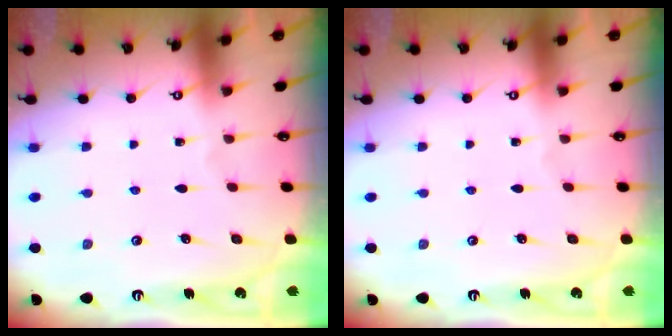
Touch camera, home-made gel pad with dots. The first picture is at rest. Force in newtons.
{"total": 0.0}